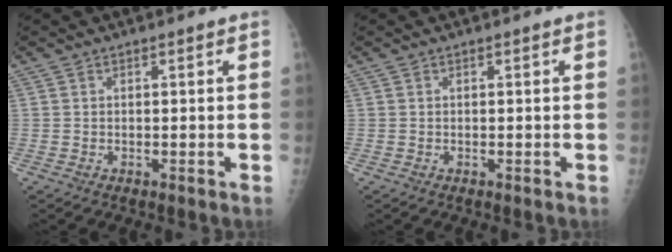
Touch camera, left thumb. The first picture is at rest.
{"total": 0.0}